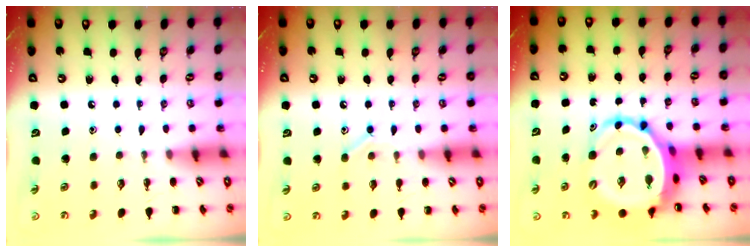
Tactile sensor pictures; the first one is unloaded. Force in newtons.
{"total": 8.0, "press": 7.8, "slide": 1.7}
{"total": 9.0, "press": 8.6, "slide": 2.4}